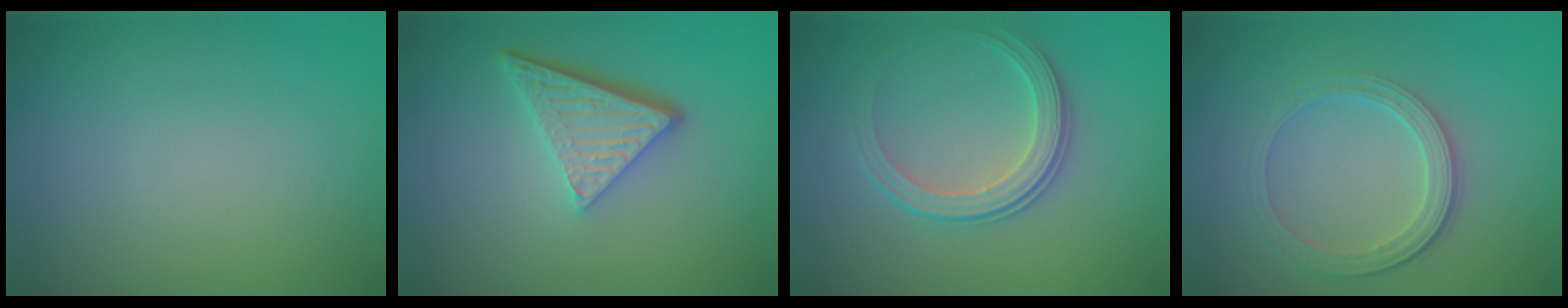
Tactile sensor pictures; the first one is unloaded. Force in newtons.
{"total": 4.9, "press": 3.5, "slide": 3.5}
{"total": 3.2, "press": 2.8, "slide": 1.6}
{"total": 3.3, "press": 2.7, "slide": 1.9}